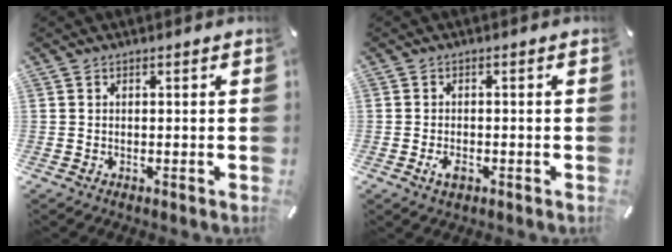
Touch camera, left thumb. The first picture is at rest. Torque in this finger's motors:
{"motor_torque": [-0.44, 0.22, 0.12, -0.07, 0.08]}